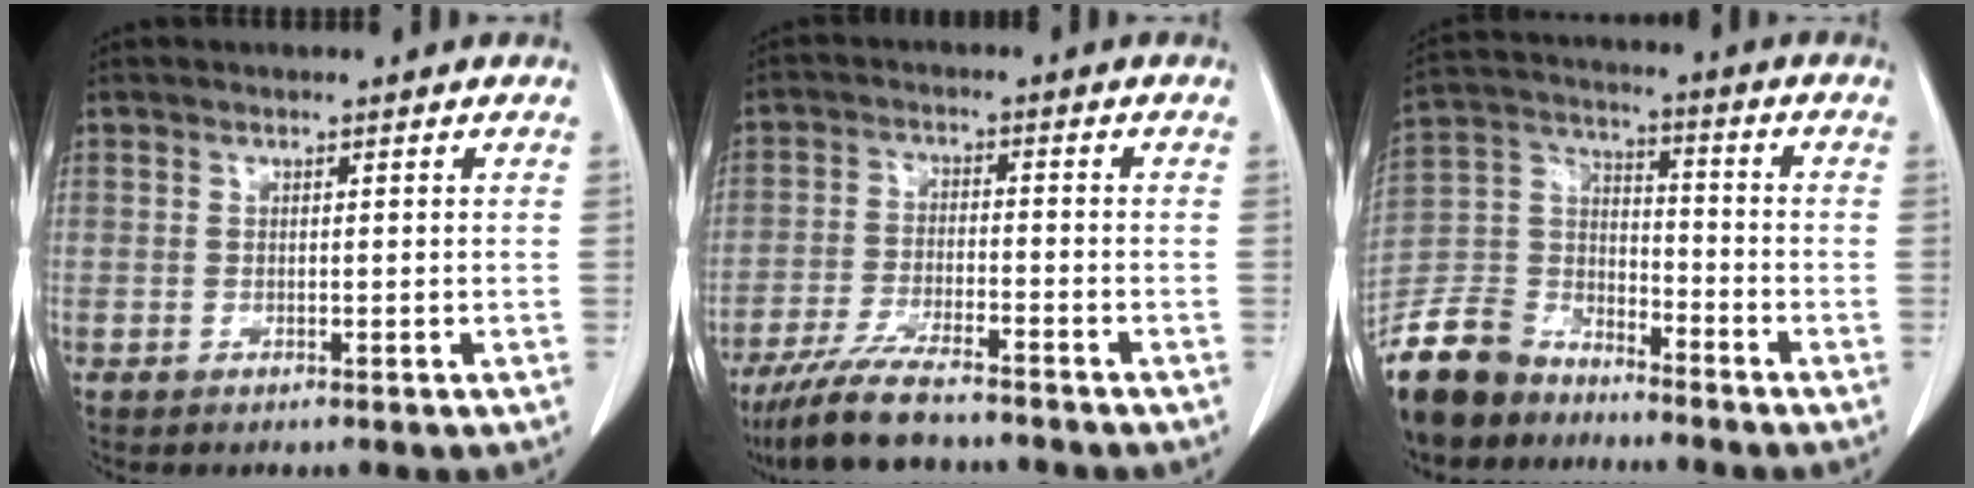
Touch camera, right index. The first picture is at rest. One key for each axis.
{"total": 9.9, "fx": -8.5, "fy": 1.2, "fz": 4.9, "tx": -0.091, "ty": -0.029, "tz": -0.143}
{"total": 11.2, "fx": -9.7, "fy": 5.2, "fz": 2.2, "tx": -0.065, "ty": 0.014, "tz": -0.191}